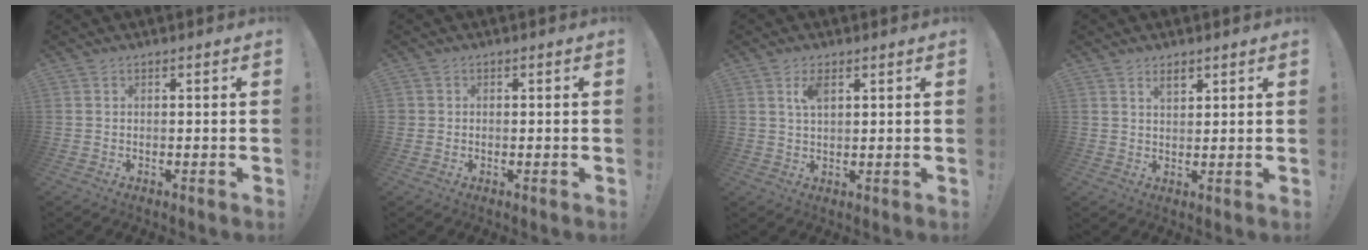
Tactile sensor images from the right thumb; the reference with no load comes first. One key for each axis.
{"total": 1.4, "fx": 0.0, "fy": 1.4, "fz": 0.2, "tx": -0.001, "ty": 0.005, "tz": 0.000}
{"total": 4.1, "fx": 2.0, "fy": 1.9, "fz": 3.1, "tx": -0.048, "ty": -0.005, "tz": 0.031}
{"total": 3.6, "fx": 2.5, "fy": 2.1, "fz": 1.6, "tx": -0.015, "ty": -0.012, "tz": 0.043}